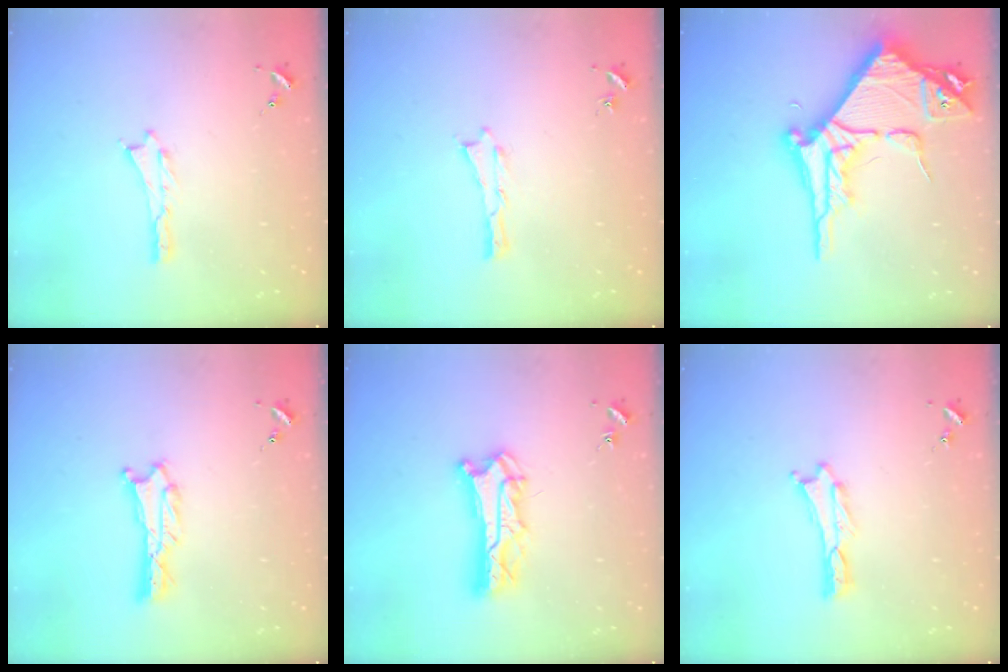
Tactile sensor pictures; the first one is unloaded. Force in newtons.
{"total": 0.0}
{"total": 10.5, "press": 10.4, "slide": 1.2}
{"total": 0.7, "press": 0.7, "slide": 0.1}
{"total": 8.4, "press": 8.3, "slide": 0.8}
{"total": 0.0}